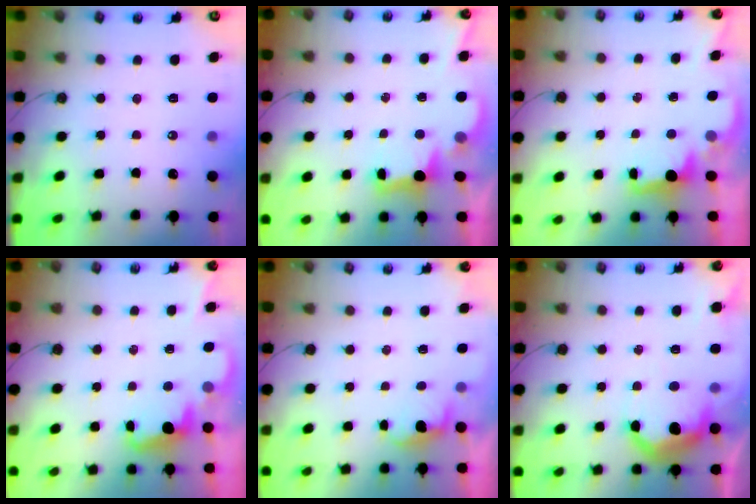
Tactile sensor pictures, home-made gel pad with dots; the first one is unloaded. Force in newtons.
{"total": 2.8, "press": 2.7, "slide": 0.9}
{"total": 1.8, "press": 1.7, "slide": 0.6}
{"total": 2.2, "press": 2.2, "slide": 0.5}
{"total": 1.3, "press": 1.0, "slide": 0.8}
{"total": 13.1, "press": 13.1, "slide": 0.7}